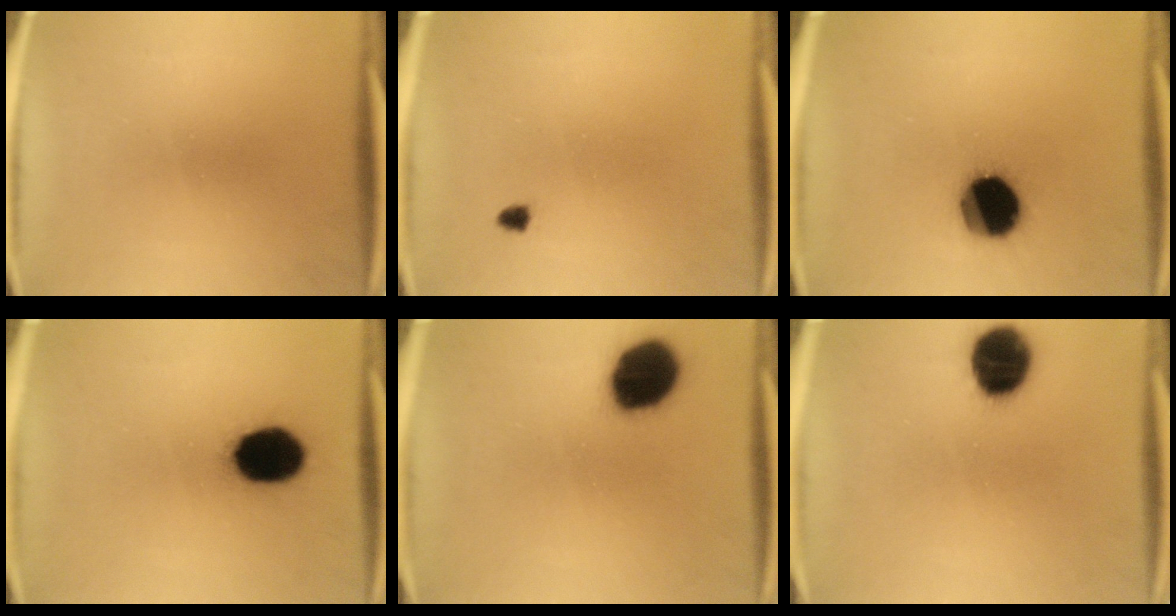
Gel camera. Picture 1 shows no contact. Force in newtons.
{"total": 1.0}
{"total": 16.6}
{"total": 15.2}
{"total": 14.8}
{"total": 12.3}